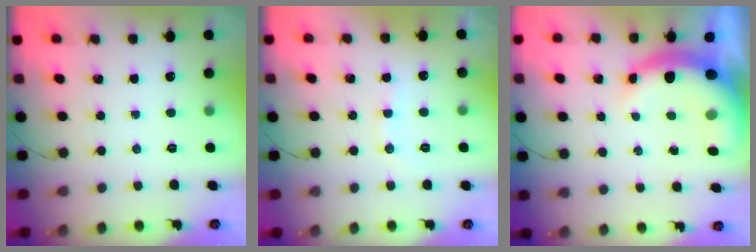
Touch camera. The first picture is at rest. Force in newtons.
{"total": 7.5, "press": 7.4, "slide": 0.7}
{"total": 10.0, "press": 9.8, "slide": 1.8}